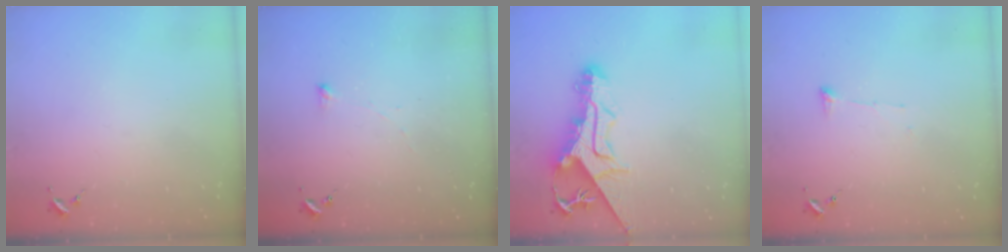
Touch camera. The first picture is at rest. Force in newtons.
{"total": 3.1, "press": 3.1, "slide": 0.1}
{"total": 15.5, "press": 15.5, "slide": 1.3}
{"total": 4.8, "press": 4.8, "slide": 0.2}